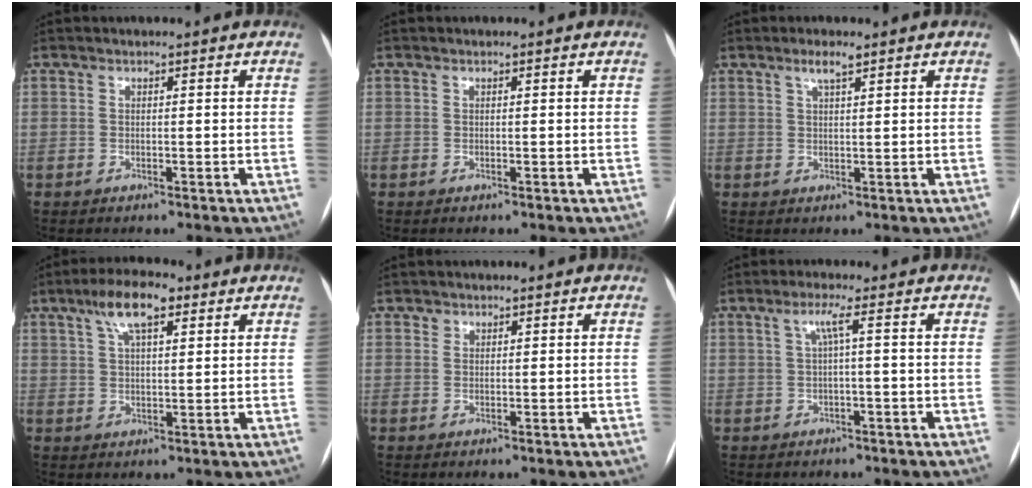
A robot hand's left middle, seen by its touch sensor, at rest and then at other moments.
{"total": 0.0}
{"total": 2.3, "force": [1.6, 0.2, 1.7], "torque": [-0.036, 0.002, 0.030]}
{"total": 7.3, "force": [4.0, 2.1, 5.7], "torque": [-0.112, 0.021, 0.070]}
{"total": 0.8, "force": [0.5, 0.6, 0.0], "torque": [0.006, -0.002, 0.005]}
{"total": 2.3, "force": [0.4, -0.5, 2.2], "torque": [-0.049, 0.007, 0.011]}